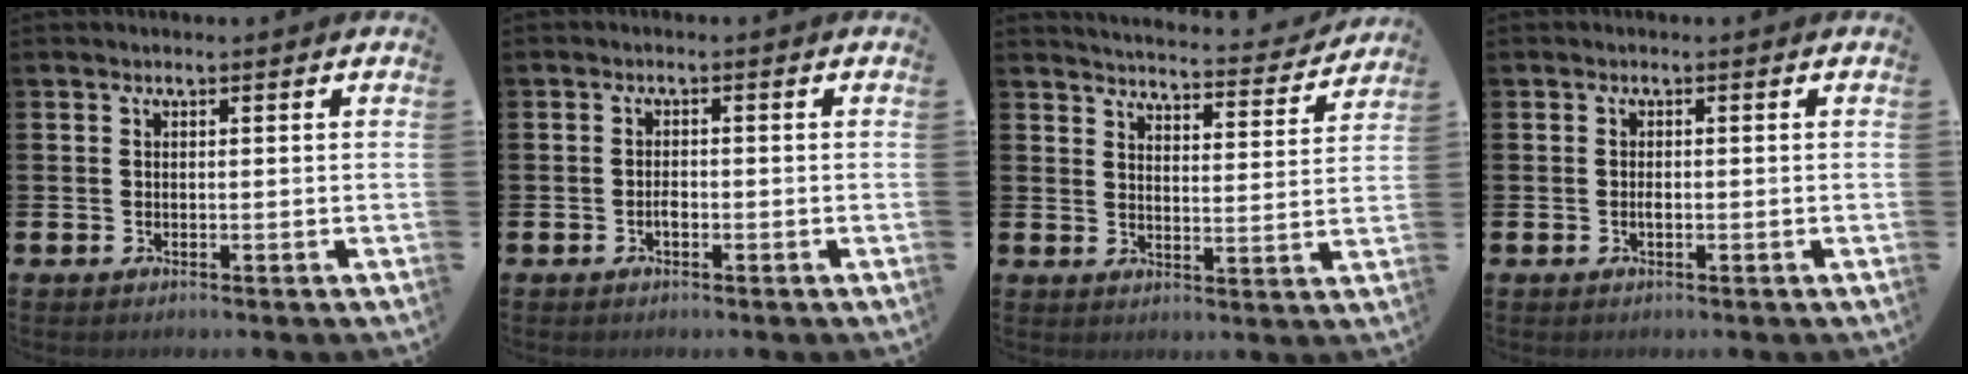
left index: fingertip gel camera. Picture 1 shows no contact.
{"total": 1.3, "force": [-0.5, 0.6, 1.0], "torque": [-0.017, -0.001, -0.010]}
{"total": 4.6, "force": [4.6, 0.4, 0.6], "torque": [-0.026, -0.041, 0.076]}
{"total": 0.8, "force": [-0.2, 0.3, 0.7], "torque": [-0.021, 0.002, -0.003]}